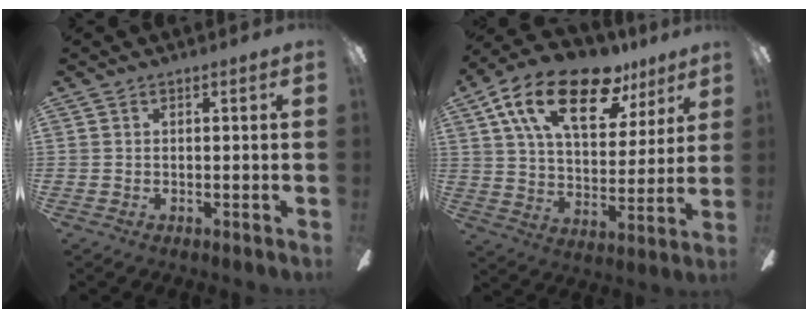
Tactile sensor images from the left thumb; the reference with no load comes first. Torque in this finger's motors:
{"motor_torque": [0.47, 0.58, 1.65, -1.11, 0.52]}